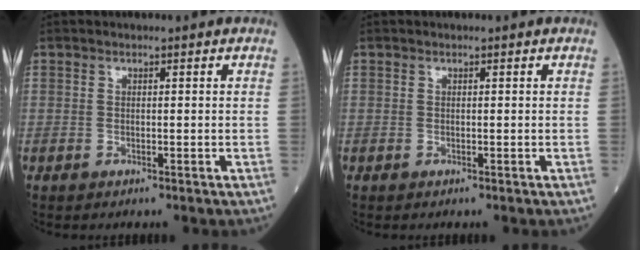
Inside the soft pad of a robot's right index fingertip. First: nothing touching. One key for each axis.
{"total": 0.0}